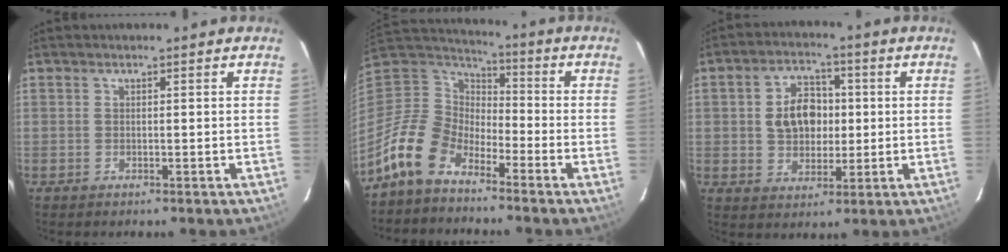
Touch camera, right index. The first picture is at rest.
{"total": 13.2, "force": [-9.2, 7.2, 6.1], "torque": [-0.134, 0.011, -0.182]}
{"total": 9.1, "force": [0.9, 6.8, 6.0], "torque": [-0.113, 0.024, 0.023]}